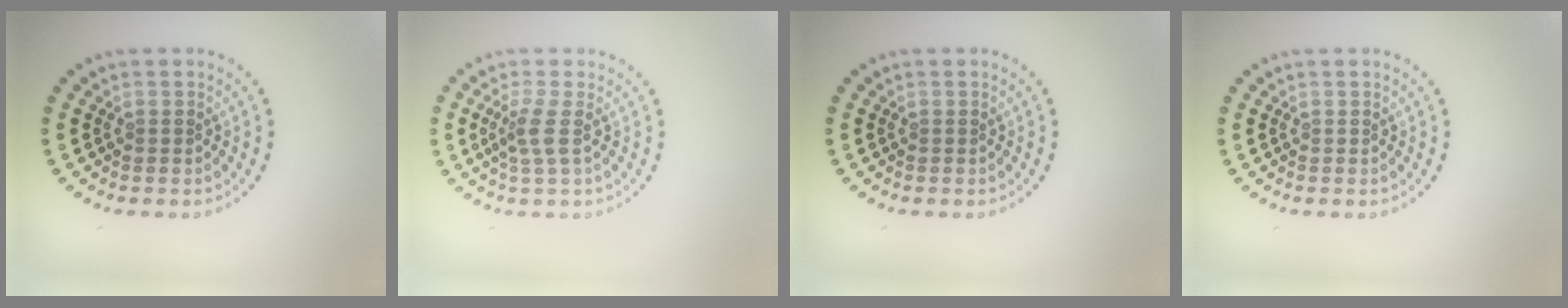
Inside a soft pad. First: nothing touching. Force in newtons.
{"total": 2.0, "press": 1.5, "slide": 1.3}
{"total": 0.0}
{"total": 0.0}